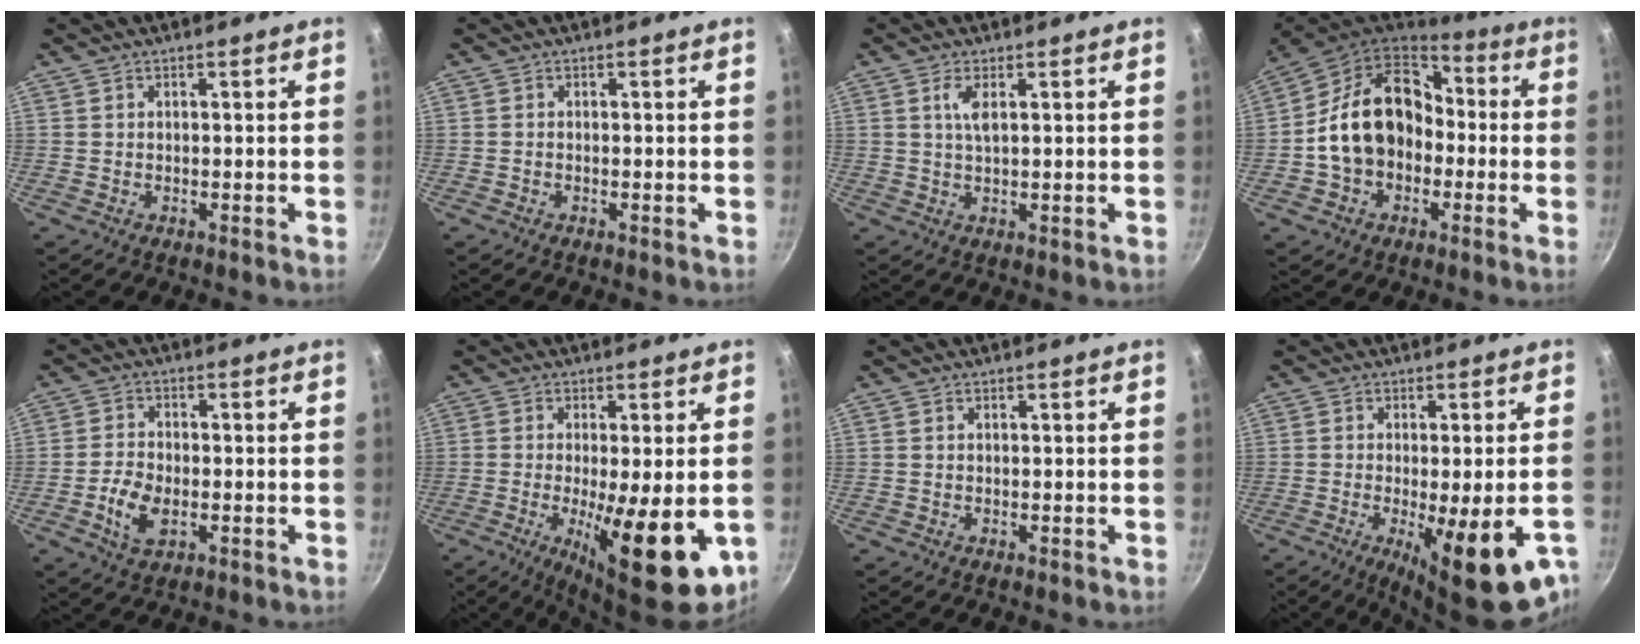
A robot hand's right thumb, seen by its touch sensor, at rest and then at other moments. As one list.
[{"total": 0.0}, {"total": 3.2, "force": [1.1, 0.9, 2.9], "torque": [-0.060, -0.003, 0.025]}, {"total": 18.3, "force": [-1.2, 14.1, 11.6], "torque": [-0.183, 0.055, -0.024]}, {"total": 6.8, "force": [-1.9, 4.0, 5.2], "torque": [-0.102, 0.010, -0.037]}, {"total": 15.7, "force": [-3.6, 4.5, 14.6], "torque": [-0.211, -0.014, -0.046]}, {"total": 0.0}, {"total": 16.4, "force": [-6.9, 4.1, 14.4], "torque": [-0.175, -0.013, -0.083]}]